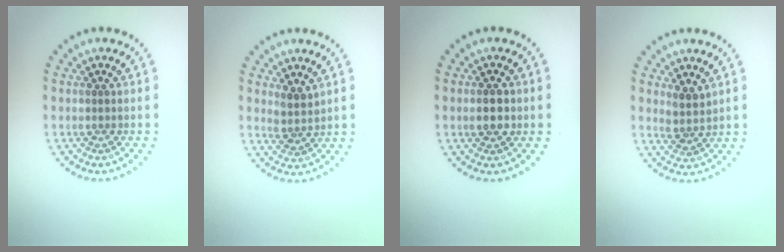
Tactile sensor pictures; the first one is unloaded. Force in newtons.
{"total": 1.9, "press": 1.6, "slide": 1.1}
{"total": 2.6, "press": 2.6, "slide": 0.0}
{"total": 1.9, "press": 1.6, "slide": 1.1}